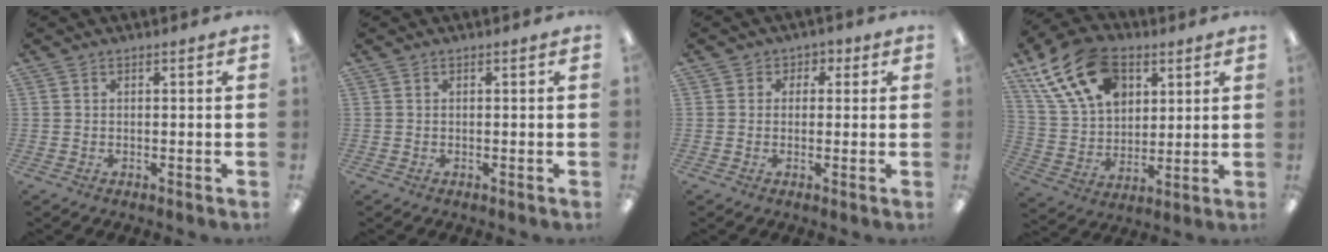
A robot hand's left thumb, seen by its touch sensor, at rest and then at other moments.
{"total": 0.0}
{"total": 2.5, "force": [-0.2, 2.4, 0.6], "torque": [-0.004, 0.009, -0.006]}
{"total": 19.1, "force": [10.0, 12.3, 10.7], "torque": [-0.206, -0.022, 0.187]}